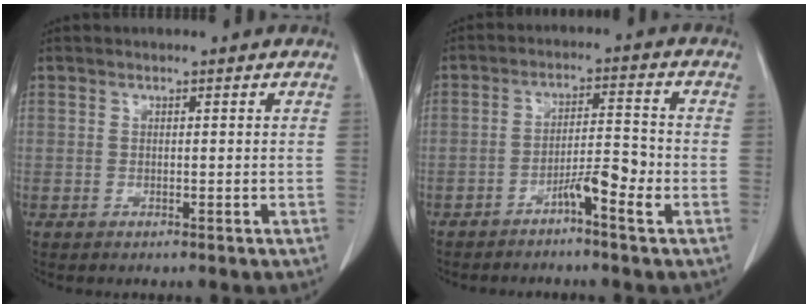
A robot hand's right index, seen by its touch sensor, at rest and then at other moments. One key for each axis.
{"total": 5.2, "fx": -2.9, "fy": 0.3, "fz": 4.3, "tx": -0.069, "ty": 0.009, "tz": -0.052}